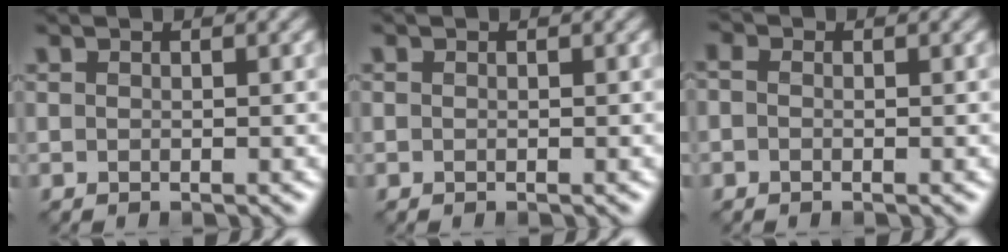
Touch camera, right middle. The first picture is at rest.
{"total": 0.0}
{"total": 1.1, "force": [0.0, 0.9, 0.7], "torque": [-0.017, 0.001, -0.011]}